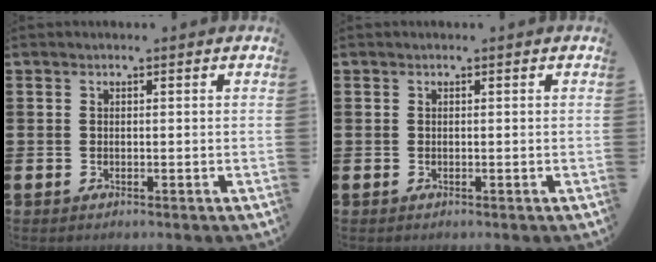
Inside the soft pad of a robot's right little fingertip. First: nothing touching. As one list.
[{"total": 0.0}]